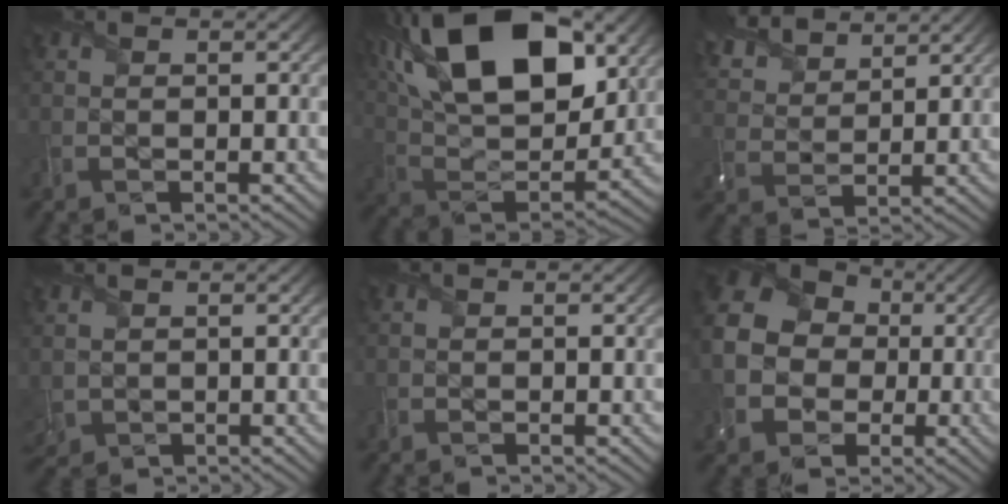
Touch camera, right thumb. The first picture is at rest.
{"total": 22.0, "force": [10.6, 11.6, 15.4], "torque": [-0.312, 0.056, 0.160]}
{"total": 8.0, "force": [6.5, 3.2, 3.5], "torque": [-0.101, 0.021, 0.126]}
{"total": 3.2, "force": [1.1, 2.4, 1.9], "torque": [-0.070, -0.004, 0.020]}
{"total": 0.0}
{"total": 16.9, "force": [-1.3, 15.3, 7.1], "torque": [-0.219, -0.010, -0.058]}